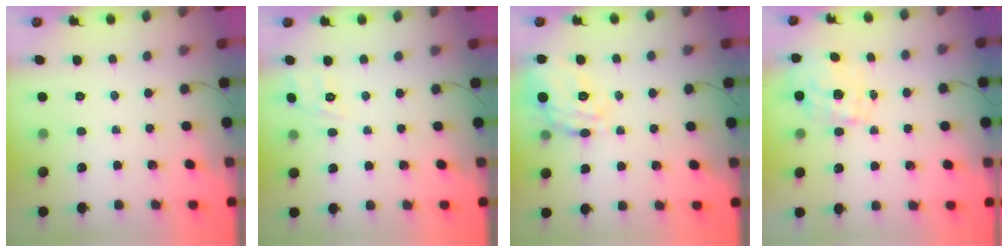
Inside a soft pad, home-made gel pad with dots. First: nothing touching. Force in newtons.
{"total": 4.2, "press": 3.8, "slide": 1.7}
{"total": 17.9, "press": 17.8, "slide": 0.5}
{"total": 1.0, "press": 0.8, "slide": 0.6}